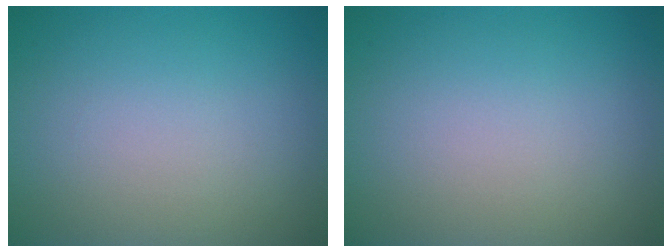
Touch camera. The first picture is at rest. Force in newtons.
{"total": 0.0}